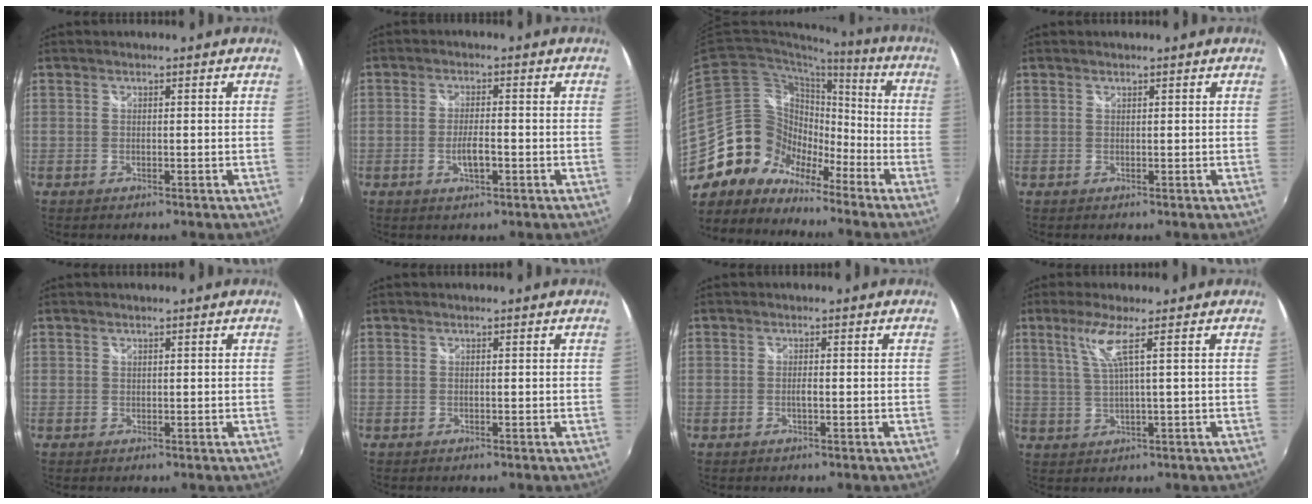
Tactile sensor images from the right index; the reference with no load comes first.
{"total": 3.9, "force": [-1.4, 1.0, 3.5], "torque": [-0.069, -0.004, -0.026]}
{"total": 14.9, "force": [-10.8, 9.6, 3.9], "torque": [-0.078, 0.035, -0.202]}
{"total": 0.0}
{"total": 0.0}
{"total": 0.0}
{"total": 1.3, "force": [-0.5, 0.1, 1.2], "torque": [-0.023, -0.001, -0.010]}
{"total": 5.0, "force": [2.2, -0.8, 4.4], "torque": [-0.084, 0.000, 0.052]}